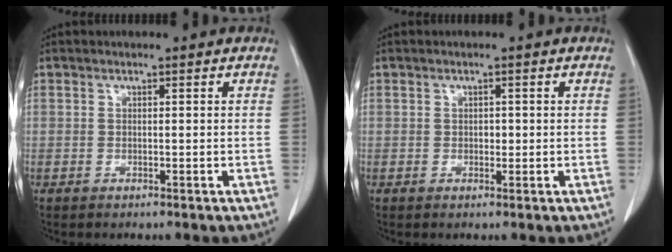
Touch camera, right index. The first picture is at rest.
{"total": 1.0, "force": [0.0, 0.7, 0.7], "torque": [-0.009, 0.001, 0.000]}